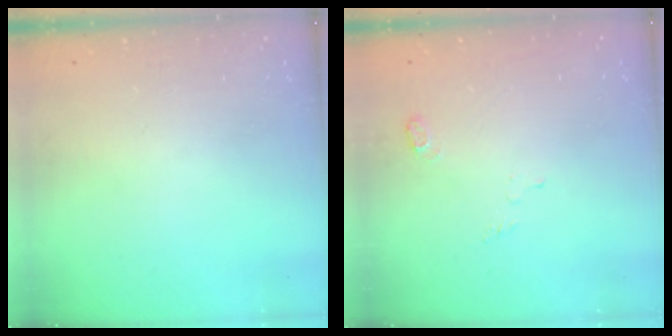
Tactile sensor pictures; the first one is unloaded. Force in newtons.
{"total": 3.8, "press": 3.7, "slide": 0.8}